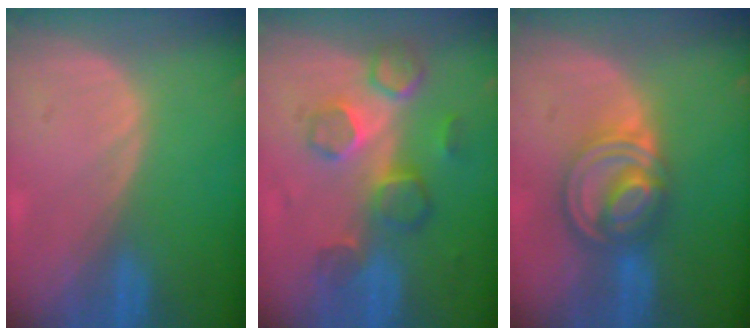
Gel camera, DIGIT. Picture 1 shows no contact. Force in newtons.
{"total": 8.6, "press": 7.5, "slide": 4.2}
{"total": 8.1, "press": 7.0, "slide": 4.1}